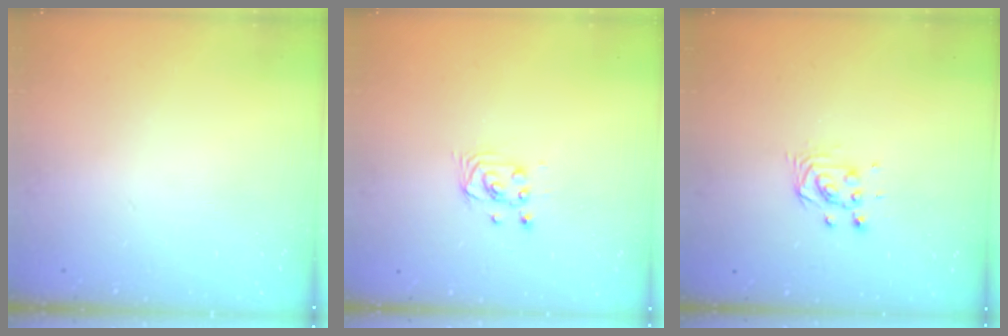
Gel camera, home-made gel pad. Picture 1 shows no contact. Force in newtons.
{"total": 2.2, "press": 2.2, "slide": 0.2}
{"total": 3.7, "press": 3.7, "slide": 0.3}